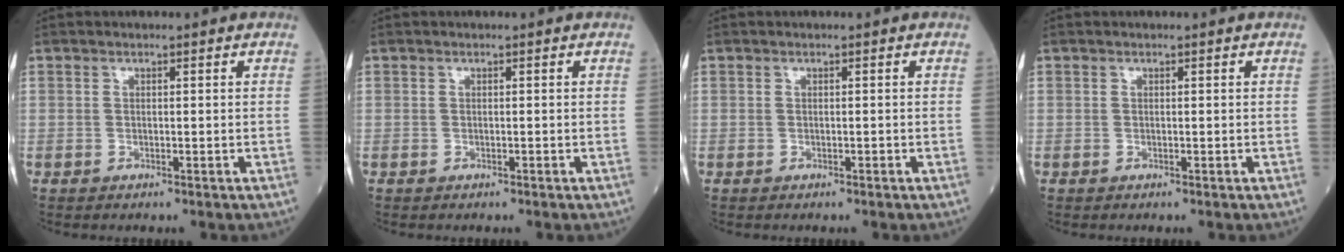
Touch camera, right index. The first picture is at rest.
{"total": 0.0}
{"total": 0.0}
{"total": 0.0}